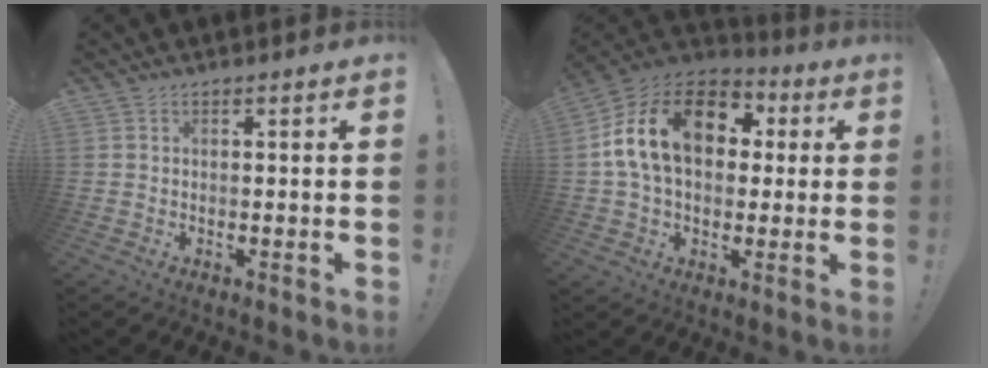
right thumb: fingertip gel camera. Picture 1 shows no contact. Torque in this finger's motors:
{"motor_torque": [2.34, 2.67, 0.93, -0.53, 0.17]}